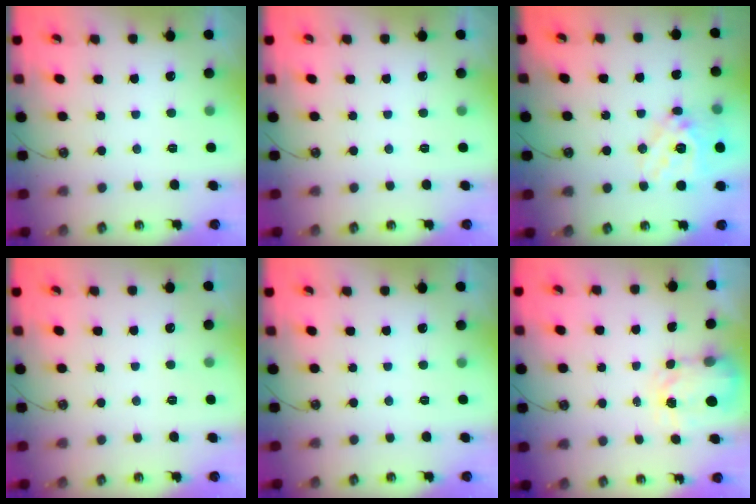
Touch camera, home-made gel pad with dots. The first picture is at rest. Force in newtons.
{"total": 0.0}
{"total": 17.6, "press": 17.4, "slide": 3.0}
{"total": 0.0}
{"total": 0.0}
{"total": 4.0, "press": 3.9, "slide": 0.6}